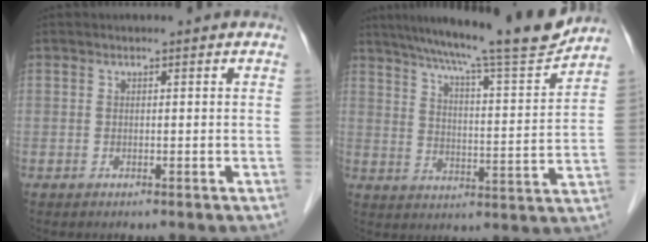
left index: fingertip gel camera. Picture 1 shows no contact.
{"total": 17.7, "force": [15.6, 0.0, 8.4], "torque": [-0.135, -0.014, 0.224]}